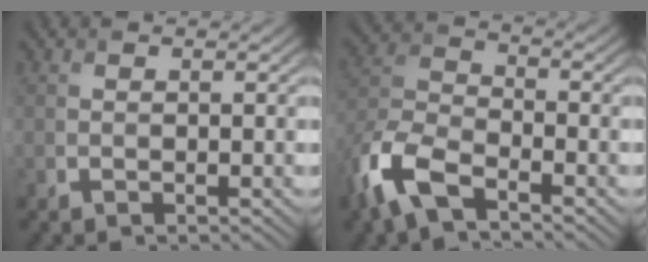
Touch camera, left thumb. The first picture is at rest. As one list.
[{"total": 9.3, "force": [-5.9, 3.9, 6.1], "torque": [-0.145, -0.013, -0.138]}]